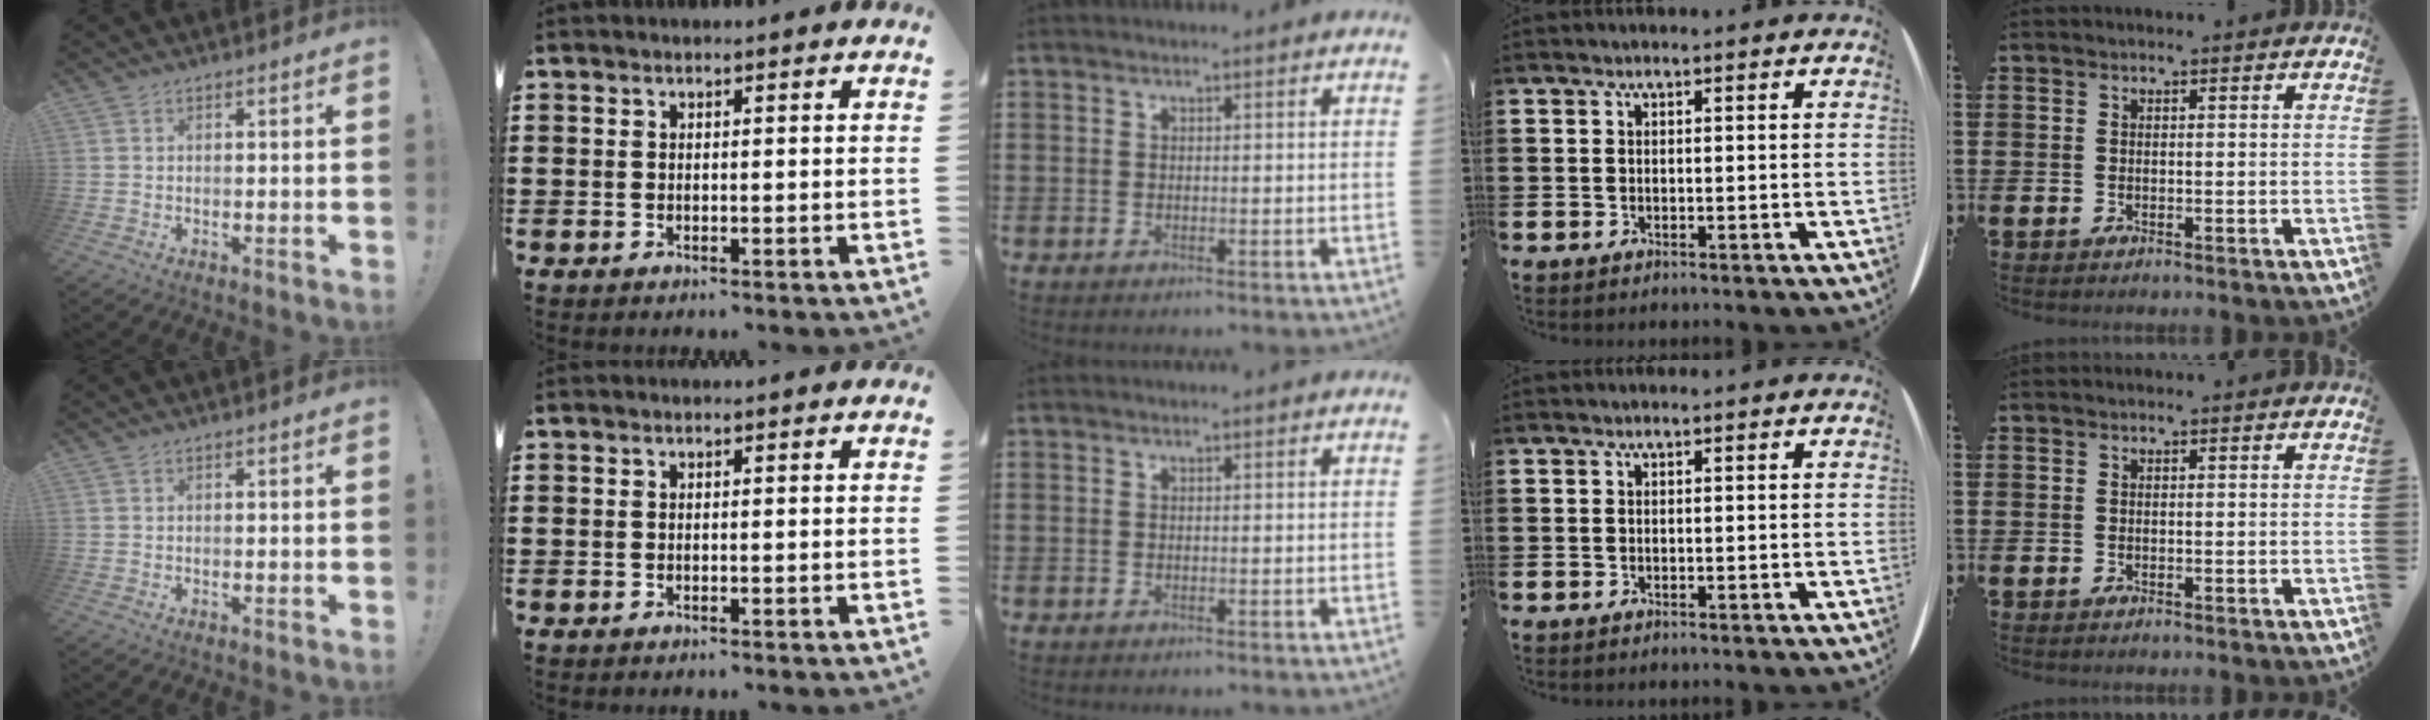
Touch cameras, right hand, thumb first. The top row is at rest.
{}